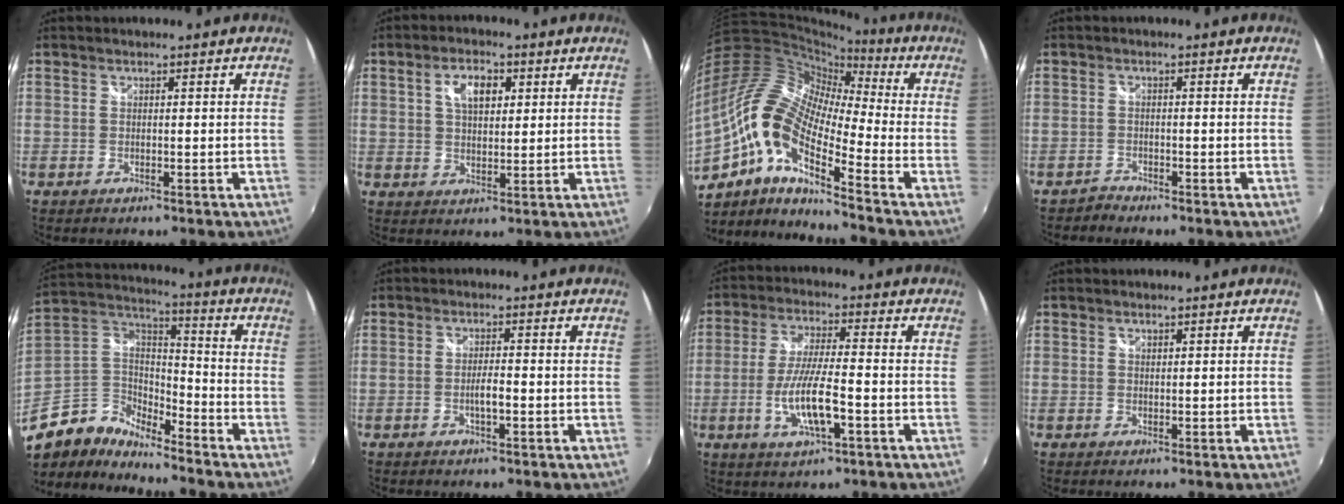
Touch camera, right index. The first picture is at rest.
{"total": 6.0, "force": [2.1, 3.3, 4.6], "torque": [-0.078, 0.013, 0.038]}
{"total": 18.5, "force": [-6.3, 6.3, 16.2], "torque": [-0.286, -0.010, -0.147]}
{"total": 1.5, "force": [-1.4, 0.3, -0.4], "torque": [0.004, 0.003, -0.029]}
{"total": 13.2, "force": [-10.3, 6.9, 4.5], "torque": [-0.125, 0.014, -0.217]}
{"total": 2.7, "force": [-0.9, 0.5, 2.5], "torque": [-0.045, -0.002, -0.016]}
{"total": 10.3, "force": [-3.2, 2.2, 9.5], "torque": [-0.188, -0.010, -0.060]}
{"total": 0.6, "force": [0.4, 0.4, 0.2], "torque": [-0.002, 0.001, 0.007]}